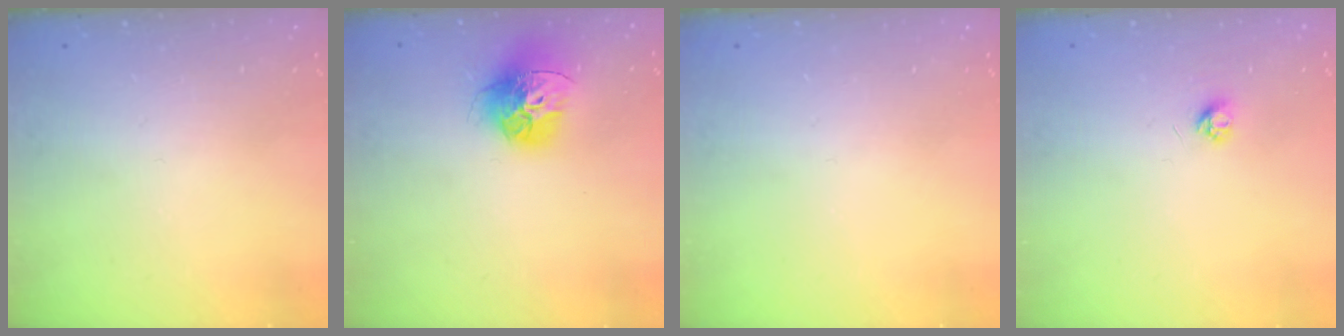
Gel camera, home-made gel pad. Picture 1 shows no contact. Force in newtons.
{"total": 15.3, "press": 15.2, "slide": 1.7}
{"total": 0.0}
{"total": 3.2, "press": 3.2, "slide": 0.4}